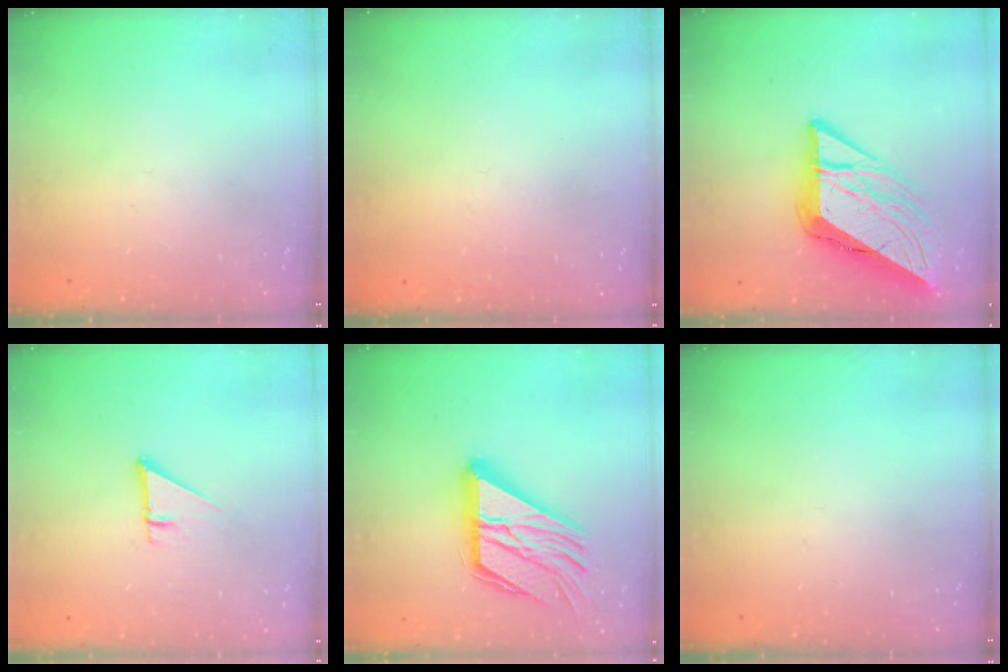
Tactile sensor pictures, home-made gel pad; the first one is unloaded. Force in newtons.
{"total": 1.6, "press": 1.6, "slide": 0.1}
{"total": 17.8, "press": 17.7, "slide": 2.2}
{"total": 2.7, "press": 2.7, "slide": 0.1}
{"total": 23.5, "press": 23.3, "slide": 2.3}
{"total": 0.0}